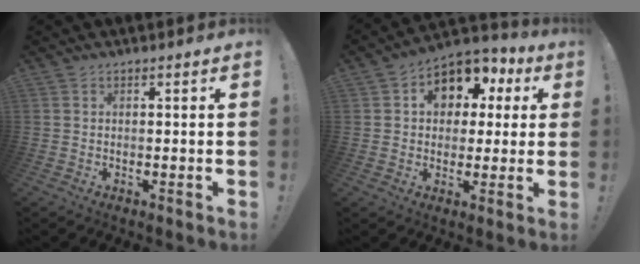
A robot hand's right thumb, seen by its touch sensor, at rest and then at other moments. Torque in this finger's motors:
{"motor_torque": [1.24, 2.12, 0.60, -0.30, 0.00]}